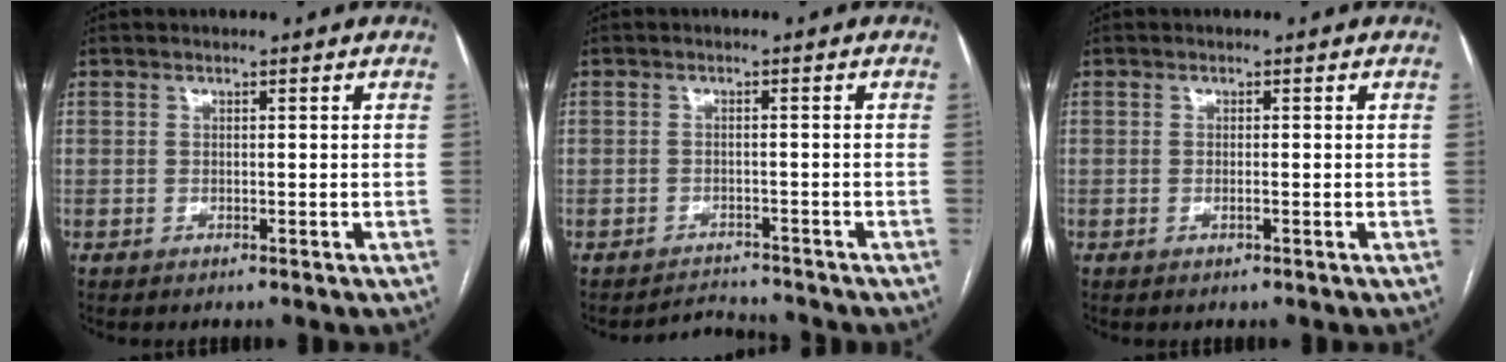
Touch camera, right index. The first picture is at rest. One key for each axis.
{"total": 2.8, "fx": -2.7, "fy": 0.3, "fz": -0.8, "tx": 0.014, "ty": -0.005, "tz": -0.038}
{"total": 0.8, "fx": -0.3, "fy": 0.0, "fz": 0.8, "tx": -0.017, "ty": -0.001, "tz": -0.004}